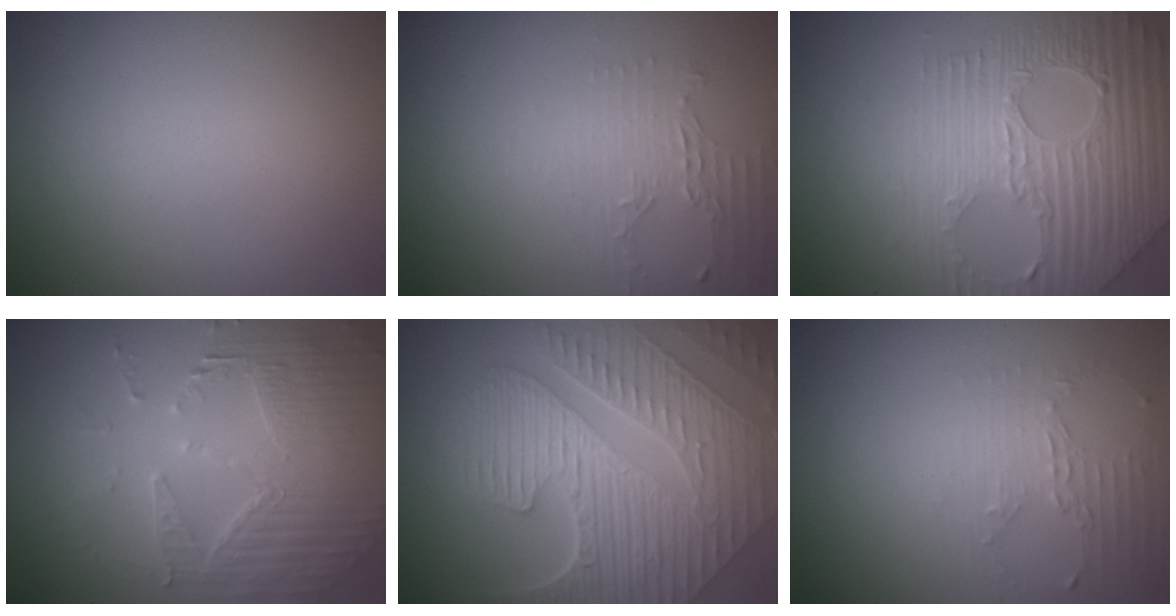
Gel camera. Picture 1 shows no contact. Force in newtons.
{"total": 2.0, "press": 1.5, "slide": 1.3}
{"total": 7.6, "press": 5.5, "slide": 5.3}
{"total": 5.0, "press": 4.4, "slide": 2.4}
{"total": 10.2, "press": 6.9, "slide": 7.5}
{"total": 2.0, "press": 1.5, "slide": 1.4}